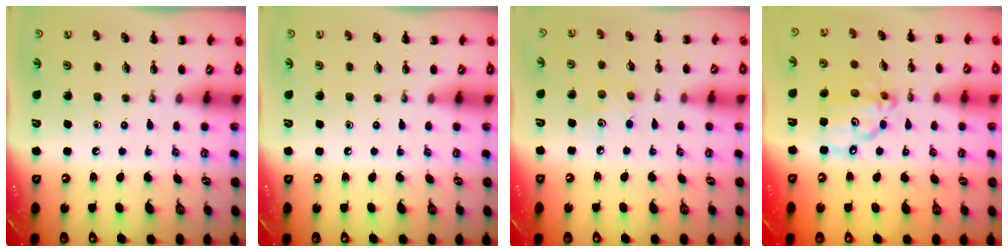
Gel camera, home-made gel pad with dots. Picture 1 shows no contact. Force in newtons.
{"total": 0.0}
{"total": 3.7, "press": 3.6, "slide": 0.9}
{"total": 10.5, "press": 10.3, "slide": 1.9}